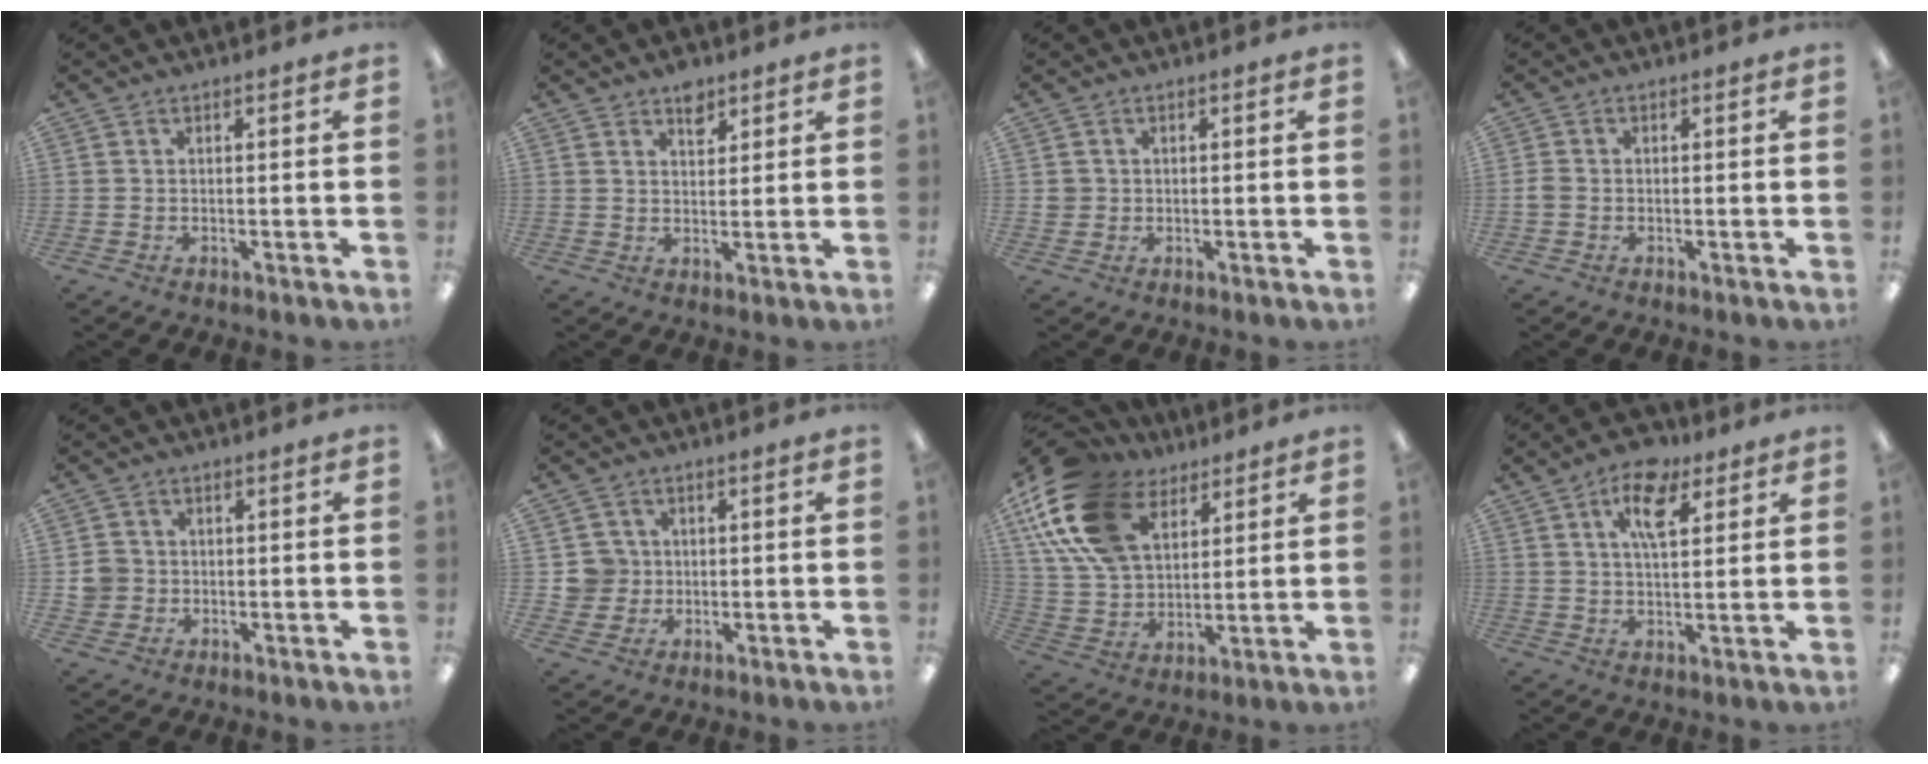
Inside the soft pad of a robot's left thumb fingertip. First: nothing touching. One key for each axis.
{"total": 4.8, "fx": 3.3, "fy": 2.8, "fz": 2.0, "tx": -0.007, "ty": -0.018, "tz": 0.053}
{"total": 1.9, "fx": 0.2, "fy": 1.9, "fz": 0.3, "tx": -0.008, "ty": 0.004, "tz": 0.002}
{"total": 1.9, "fx": -0.5, "fy": 1.5, "fz": 1.0, "tx": -0.025, "ty": 0.001, "tz": -0.011}
{"total": 4.3, "fx": -0.2, "fy": 4.2, "fz": 0.8, "tx": -0.012, "ty": 0.009, "tz": -0.004}
{"total": 5.7, "fx": 0.6, "fy": 5.6, "fz": 0.6, "tx": -0.012, "ty": 0.008, "tz": 0.013}
{"total": 21.9, "fx": 10.6, "fy": 13.5, "fz": 13.6, "tx": -0.307, "ty": -0.027, "tz": 0.195}
{"total": 10.5, "fx": 5.3, "fy": 5.0, "fz": 7.6, "tx": -0.118, "ty": -0.012, "tz": 0.089}